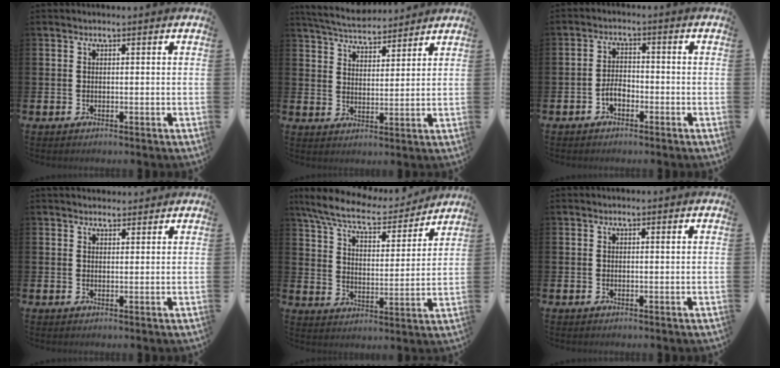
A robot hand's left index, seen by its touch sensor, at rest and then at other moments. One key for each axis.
{"total": 5.3, "fx": 5.3, "fy": 0.8, "fz": 0.6, "tx": -0.037, "ty": -0.027, "tz": 0.095}
{"total": 2.5, "fx": -1.4, "fy": 1.4, "fz": 1.5, "tx": -0.031, "ty": 0.006, "tz": -0.028}
{"total": 2.1, "fx": 2.0, "fy": 0.7, "fz": 0.0, "tx": 0.005, "ty": -0.007, "tz": 0.035}
{"total": 9.1, "fx": 8.1, "fy": 1.8, "fz": 3.7, "tx": -0.103, "ty": -0.053, "tz": 0.137}
{"total": 0.0}